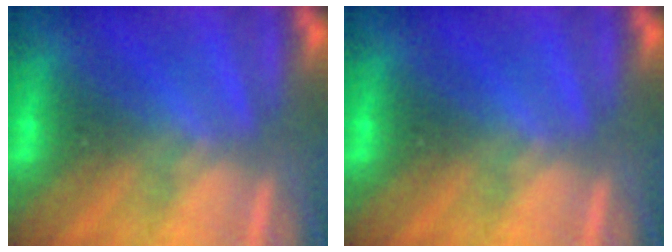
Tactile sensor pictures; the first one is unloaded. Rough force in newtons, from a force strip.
{"total": 0.0}